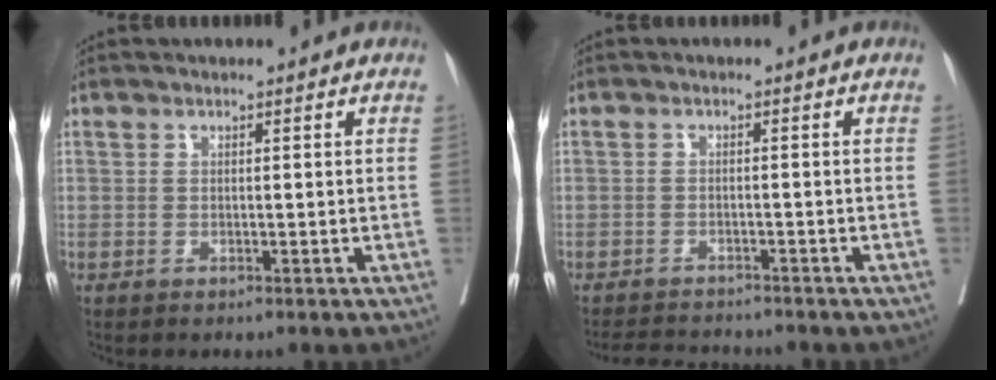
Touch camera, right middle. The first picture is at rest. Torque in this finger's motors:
{"motor_torque": [0.01, -0.02, 0.00, 0.00]}